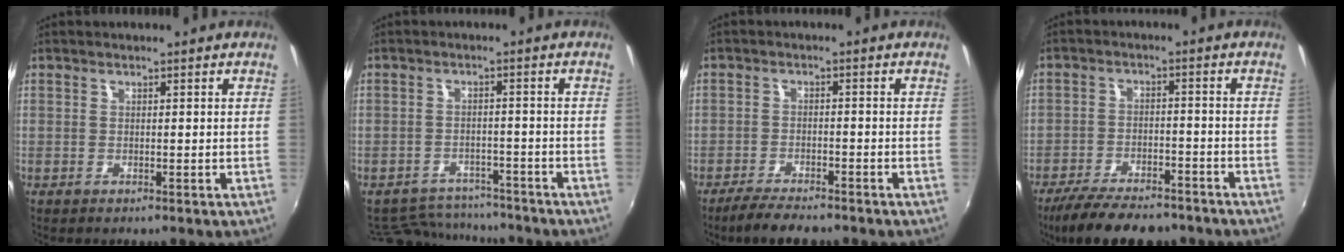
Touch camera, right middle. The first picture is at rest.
{"total": 10.8, "force": [-9.8, 4.1, 2.3], "torque": [-0.064, 0.013, -0.138]}
{"total": 6.0, "force": [-5.1, 1.4, 2.7], "torque": [-0.073, -0.011, -0.091]}
{"total": 14.3, "force": [-11.5, 5.0, 6.8], "torque": [-0.145, -0.020, -0.178]}